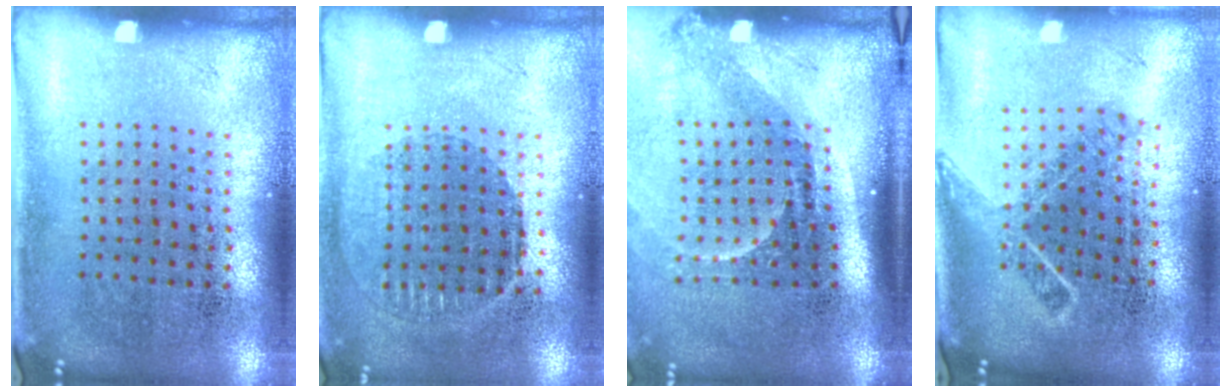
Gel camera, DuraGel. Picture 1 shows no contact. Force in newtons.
{"total": 0.9, "press": 0.8, "slide": 0.3}
{"total": 2.2, "press": 1.5, "slide": 1.6}
{"total": 1.7, "press": 1.3, "slide": 1.1}